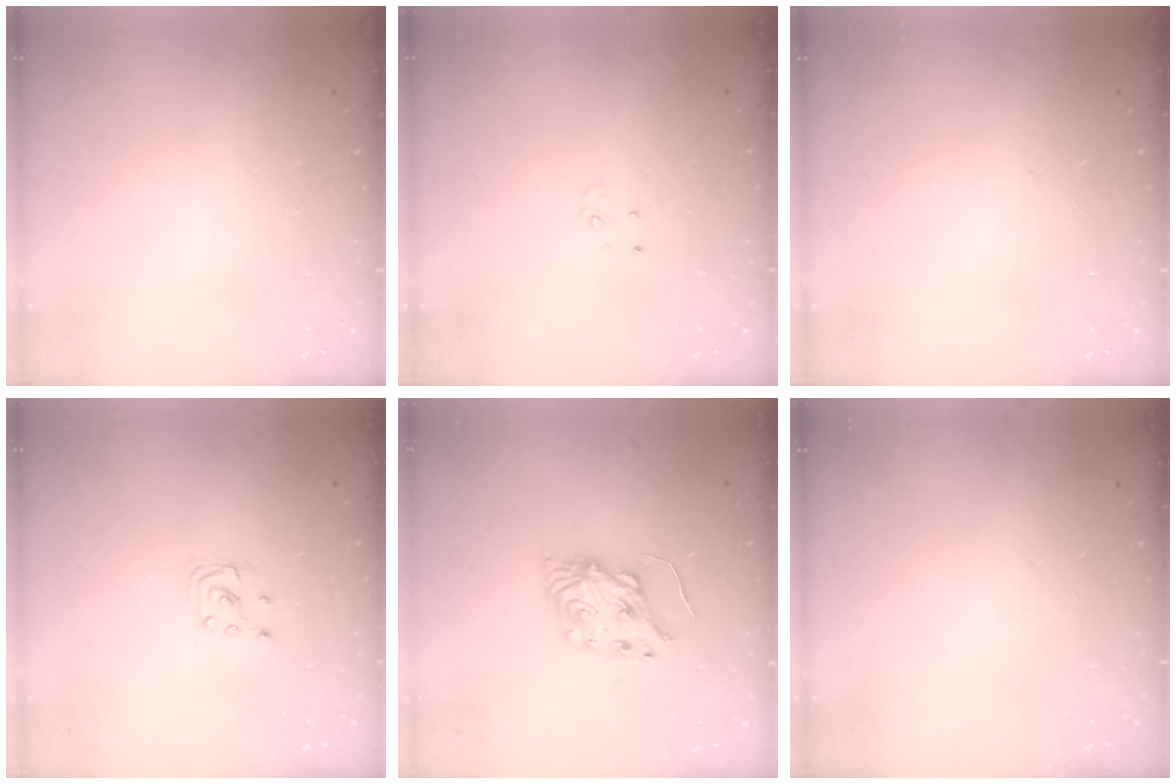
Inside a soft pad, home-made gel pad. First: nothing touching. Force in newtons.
{"total": 3.0, "press": 3.0, "slide": 0.4}
{"total": 0.0}
{"total": 1.9, "press": 1.9, "slide": 0.1}
{"total": 7.1, "press": 7.0, "slide": 0.7}
{"total": 0.0}